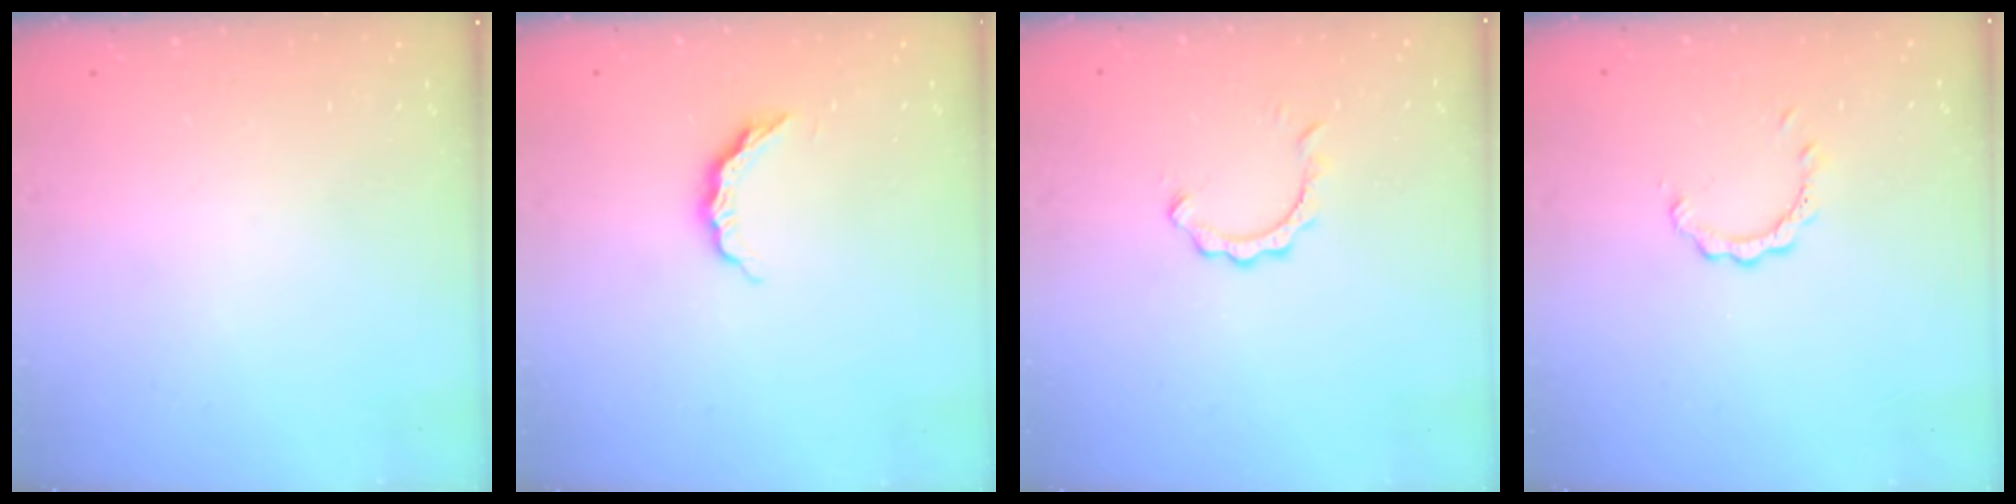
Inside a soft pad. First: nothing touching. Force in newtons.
{"total": 5.8, "press": 5.8, "slide": 0.6}
{"total": 2.8, "press": 2.8, "slide": 0.3}
{"total": 2.0, "press": 2.0, "slide": 0.2}